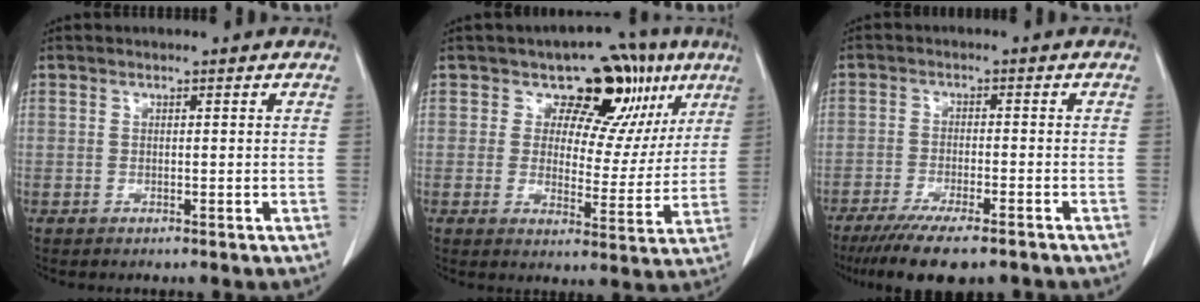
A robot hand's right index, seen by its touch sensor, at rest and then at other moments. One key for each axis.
{"total": 11.0, "fx": 5.8, "fy": 7.1, "fz": 6.0, "tx": -0.050, "ty": 0.013, "tz": 0.073}
{"total": 11.9, "fx": -9.3, "fy": 2.2, "fz": 7.1, "tx": -0.107, "ty": -0.020, "tz": -0.142}